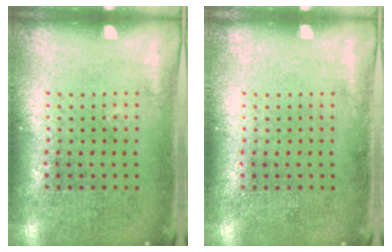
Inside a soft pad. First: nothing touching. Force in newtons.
{"total": 0.0}